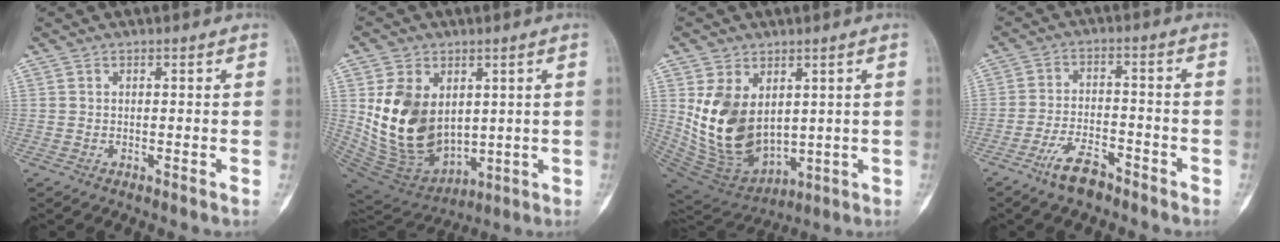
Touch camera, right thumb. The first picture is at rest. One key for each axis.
{"total": 17.9, "fx": 2.4, "fy": 12.7, "fz": 12.4, "tx": -0.194, "ty": -0.022, "tz": 0.076}
{"total": 16.4, "fx": 2.5, "fy": 11.1, "fz": 11.8, "tx": -0.184, "ty": -0.023, "tz": 0.079}
{"total": 7.3, "fx": -5.4, "fy": 2.9, "fz": 4.0, "tx": -0.071, "ty": 0.029, "tz": -0.101}